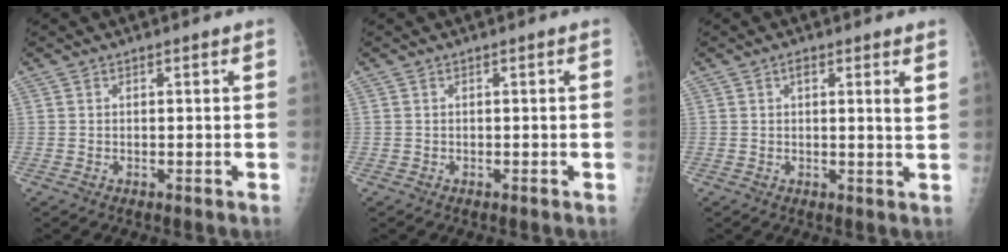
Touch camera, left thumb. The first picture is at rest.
{"total": 0.0}
{"total": 3.5, "force": [1.7, 0.5, 3.1], "torque": [-0.043, -0.009, 0.020]}